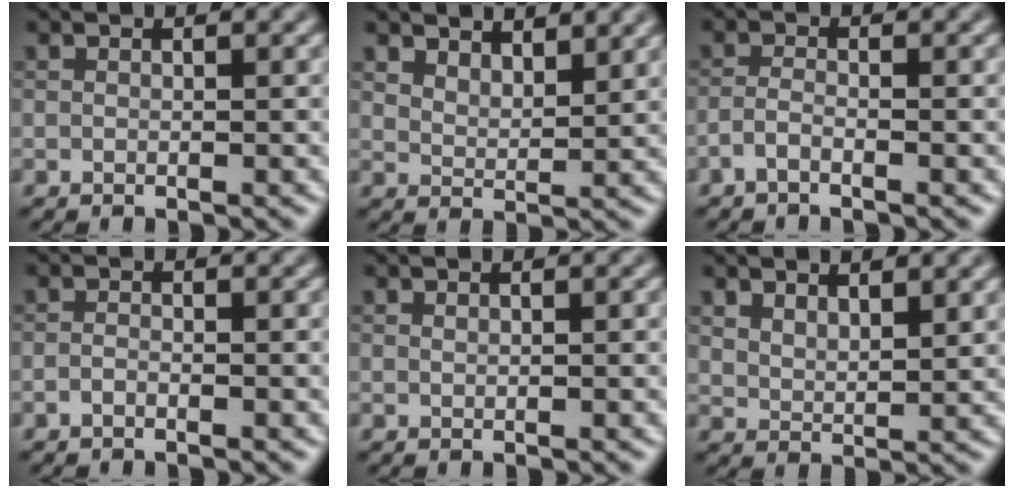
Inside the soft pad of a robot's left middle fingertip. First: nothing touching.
{"total": 5.2, "force": [4.5, 1.8, 2.0], "torque": [-0.034, 0.008, 0.060]}
{"total": 1.3, "force": [-0.9, 0.3, 0.8], "torque": [-0.019, 0.002, -0.022]}
{"total": 0.6, "force": [-0.4, 0.2, 0.4], "torque": [-0.010, 0.000, -0.011]}
{"total": 0.0}
{"total": 2.8, "force": [2.2, 1.1, 1.3], "torque": [-0.027, -0.002, 0.045]}